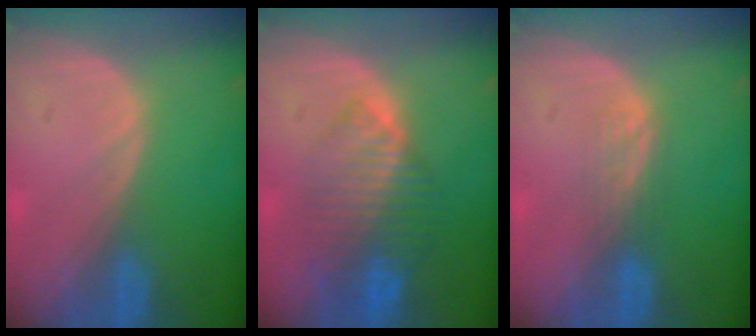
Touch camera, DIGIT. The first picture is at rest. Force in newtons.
{"total": 8.2, "press": 7.2, "slide": 3.9}
{"total": 2.4, "press": 2.3, "slide": 0.4}